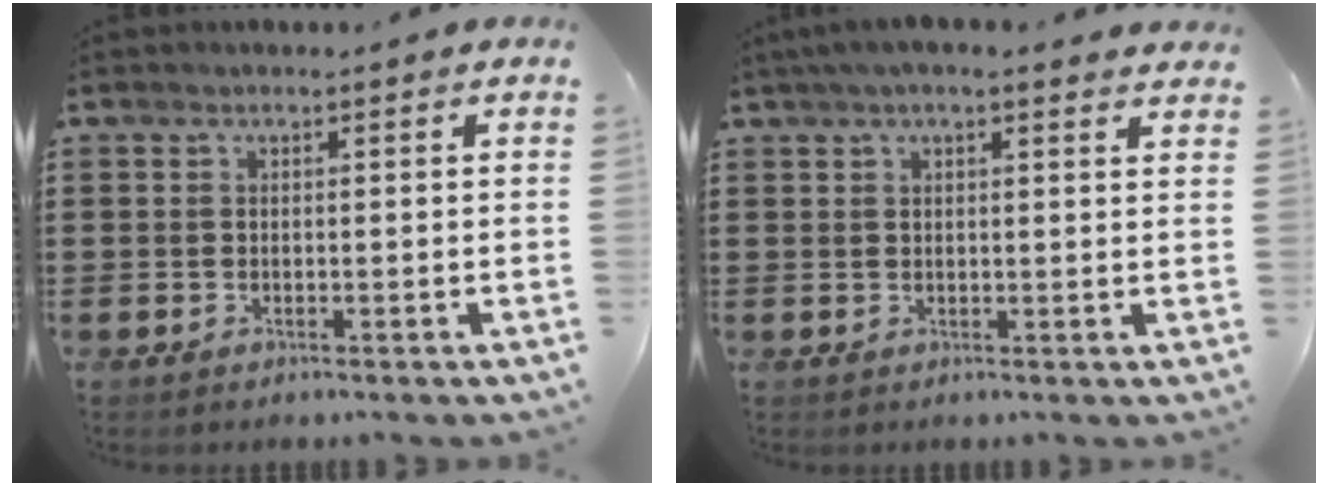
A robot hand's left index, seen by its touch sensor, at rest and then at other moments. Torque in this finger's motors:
{"motor_torque": [2.14, 0.00, 1.05, 0.11]}